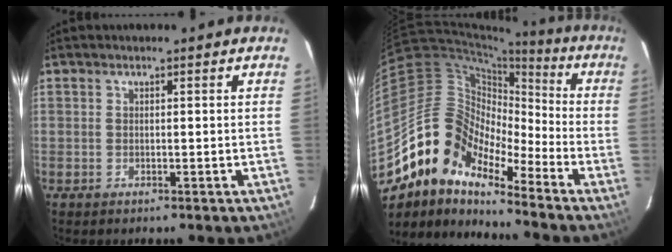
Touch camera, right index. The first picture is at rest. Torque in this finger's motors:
{"motor_torque": [1.08, -1.06, 0.73, 0.16]}